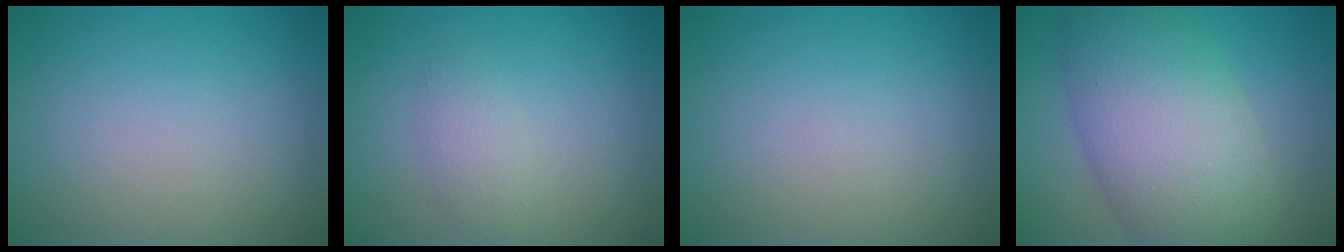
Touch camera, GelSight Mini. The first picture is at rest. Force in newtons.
{"total": 1.7, "press": 1.7, "slide": 0.0}
{"total": 0.0}
{"total": 10.8, "press": 10.8, "slide": 0.1}